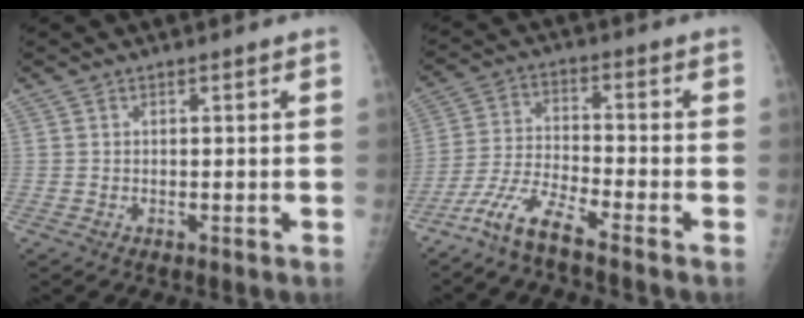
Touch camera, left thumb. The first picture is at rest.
{"total": 7.4, "force": [-6.0, 0.3, 4.3], "torque": [-0.100, 0.023, -0.132]}